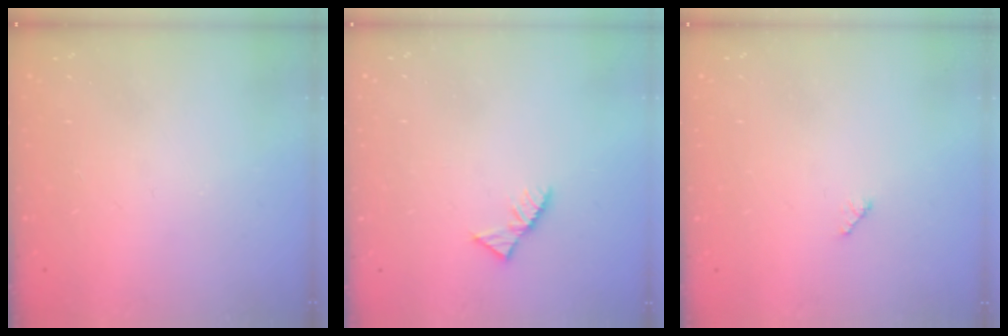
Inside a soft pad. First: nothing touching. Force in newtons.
{"total": 4.4, "press": 4.3, "slide": 0.7}
{"total": 2.9, "press": 2.9, "slide": 0.4}